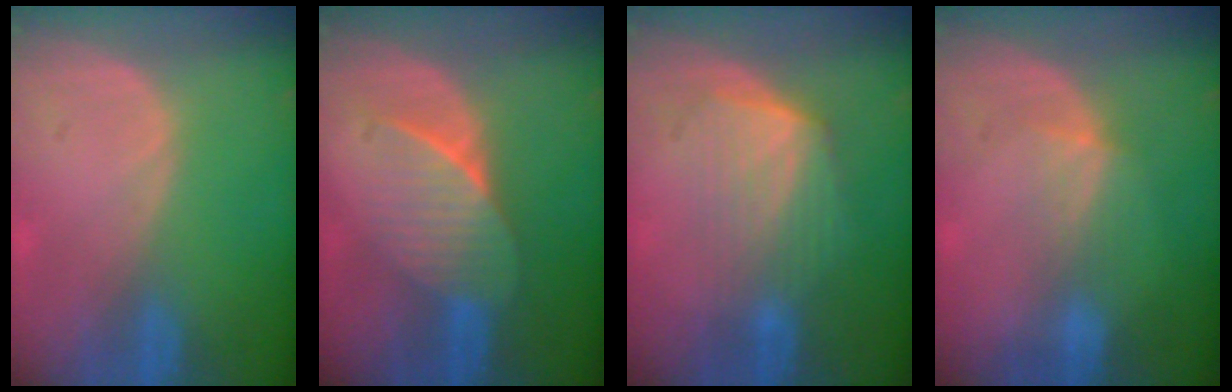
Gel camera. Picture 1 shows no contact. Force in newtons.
{"total": 7.4, "press": 6.7, "slide": 3.0}
{"total": 7.2, "press": 6.5, "slide": 3.0}
{"total": 3.0, "press": 2.8, "slide": 1.1}